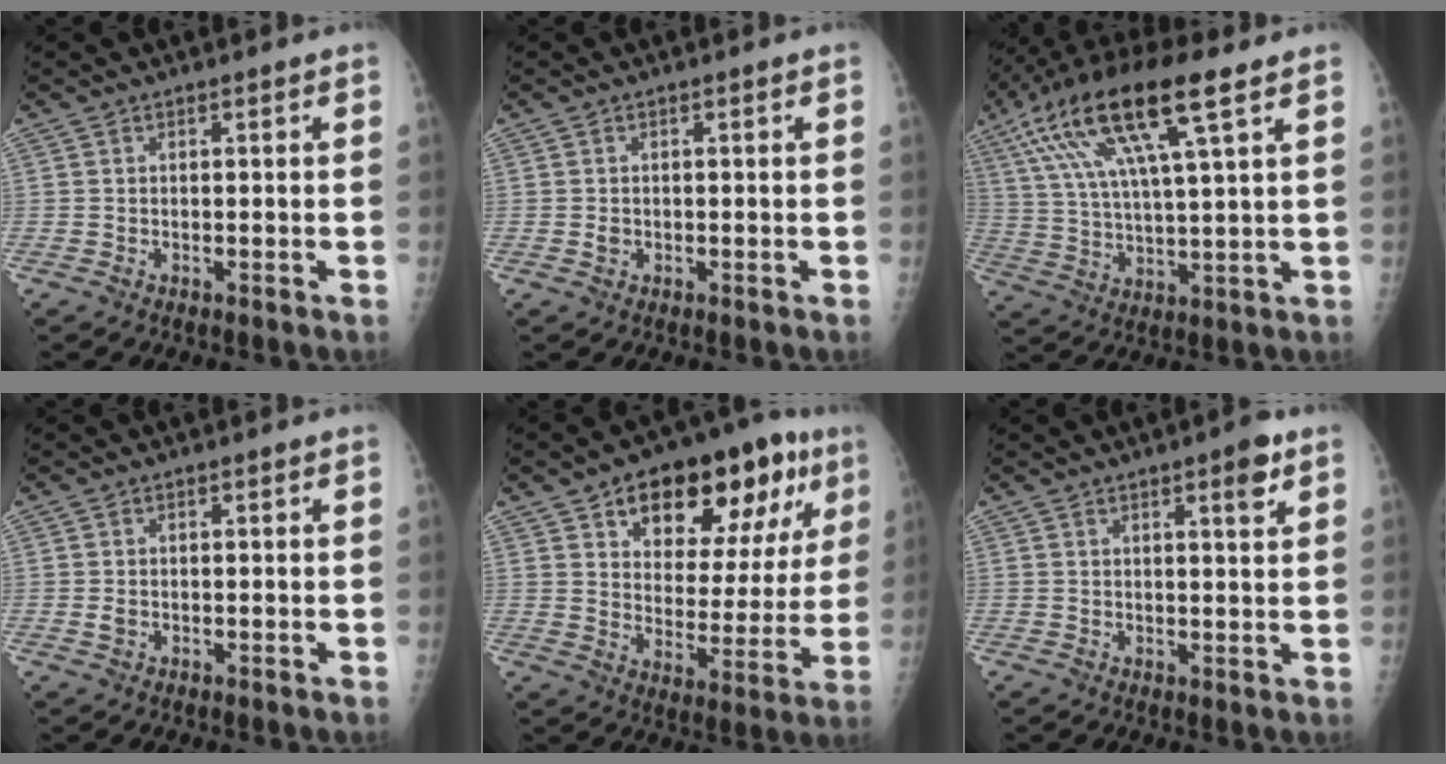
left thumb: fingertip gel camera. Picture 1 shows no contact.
{"total": 1.1, "force": [-0.3, 0.9, 0.5], "torque": [0.000, 0.002, -0.002]}
{"total": 18.7, "force": [9.0, 4.3, 15.8], "torque": [-0.314, -0.001, 0.163]}
{"total": 1.1, "force": [-0.2, 0.9, 0.7], "torque": [-0.006, 0.000, -0.001]}
{"total": 22.3, "force": [11.2, 11.2, 15.7], "torque": [-0.176, -0.015, 0.165]}
{"total": 4.2, "force": [2.4, 1.0, 3.3], "torque": [-0.040, -0.012, 0.030]}